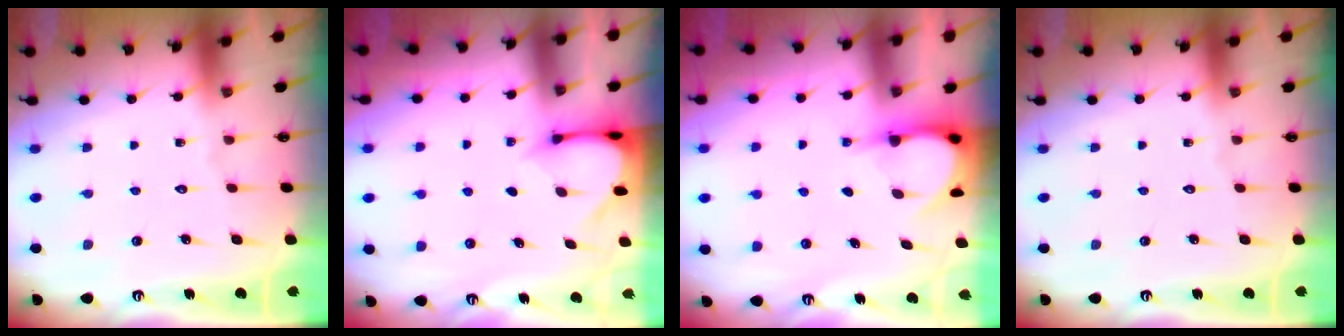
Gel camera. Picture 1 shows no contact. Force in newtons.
{"total": 3.2, "press": 3.2, "slide": 0.3}
{"total": 3.8, "press": 3.8, "slide": 0.5}
{"total": 0.0}